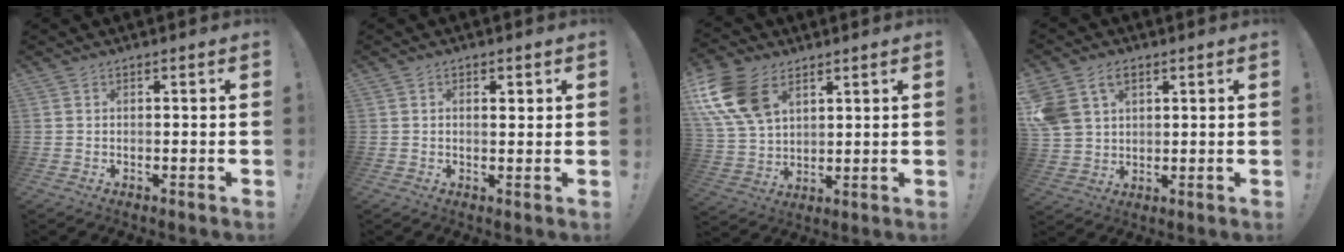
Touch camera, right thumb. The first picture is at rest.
{"total": 1.3, "force": [0.6, 0.7, 0.9], "torque": [0.005, -0.008, 0.006]}
{"total": 16.2, "force": [7.5, 10.6, 9.8], "torque": [-0.205, -0.028, 0.145]}
{"total": 9.1, "force": [4.4, 6.6, 4.4], "torque": [-0.091, -0.012, 0.088]}